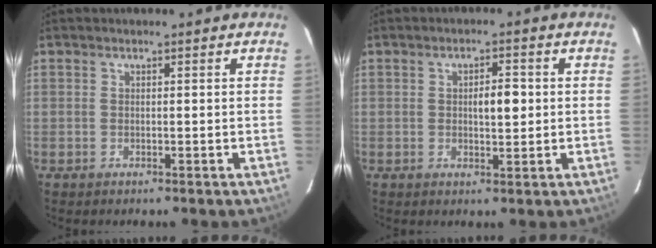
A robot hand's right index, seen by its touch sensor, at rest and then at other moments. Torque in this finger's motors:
{"motor_torque": [0.02, 0.00, 0.07, 0.05]}